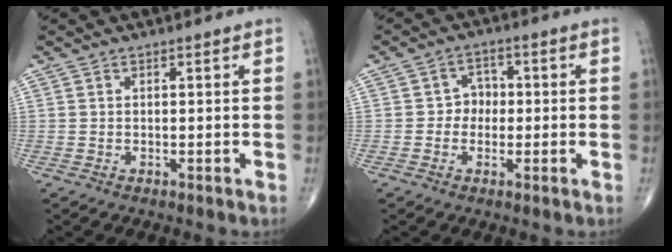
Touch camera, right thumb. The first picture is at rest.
{"total": 4.0, "force": [-0.4, 3.5, 1.9], "torque": [-0.001, 0.012, -0.017]}